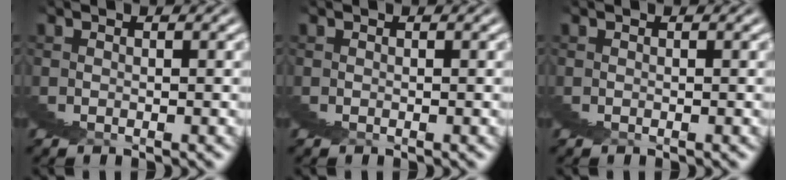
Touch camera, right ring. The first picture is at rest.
{"total": 0.0}
{"total": 0.0}